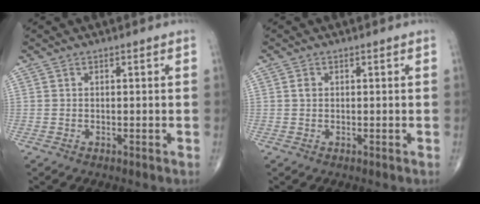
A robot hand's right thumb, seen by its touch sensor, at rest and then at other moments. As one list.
[{"total": 0.9, "force": [0.2, 0.7, 0.6], "torque": [-0.009, 0.001, 0.003]}]